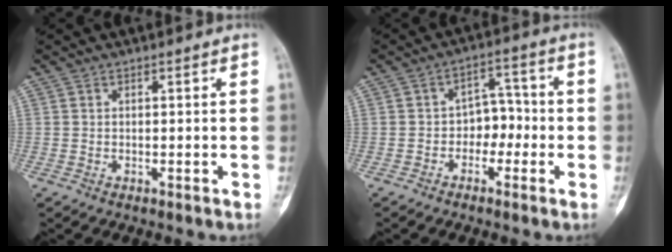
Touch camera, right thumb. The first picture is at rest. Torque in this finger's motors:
{"motor_torque": [-0.49, -0.23, 0.20, -0.15, 0.01]}